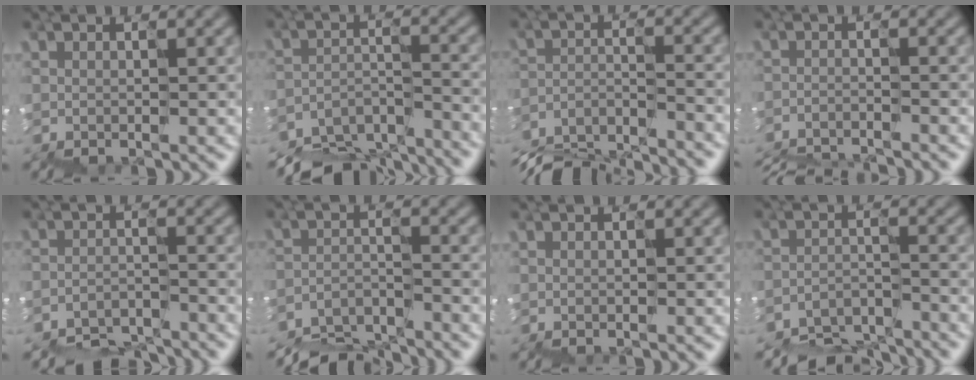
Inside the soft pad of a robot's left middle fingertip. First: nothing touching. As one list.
[{"total": 9.7, "force": [-9.5, 1.6, 0.8], "torque": [-0.031, -0.008, -0.143]}, {"total": 11.1, "force": [-10.9, 1.5, 1.2], "torque": [-0.036, -0.021, -0.169]}, {"total": 6.7, "force": [-6.6, 0.7, 1.2], "torque": [-0.013, -0.016, -0.089]}, {"total": 5.9, "force": [-5.8, 0.5, 0.3], "torque": [-0.014, -0.027, -0.098]}, {"total": 6.8, "force": [-6.8, 0.3, -0.2], "torque": [-0.016, -0.022, -0.119]}, {"total": 0.0}, {"total": 6.7, "force": [-6.7, 0.5, 0.0], "torque": [-0.014, -0.024, -0.113]}]